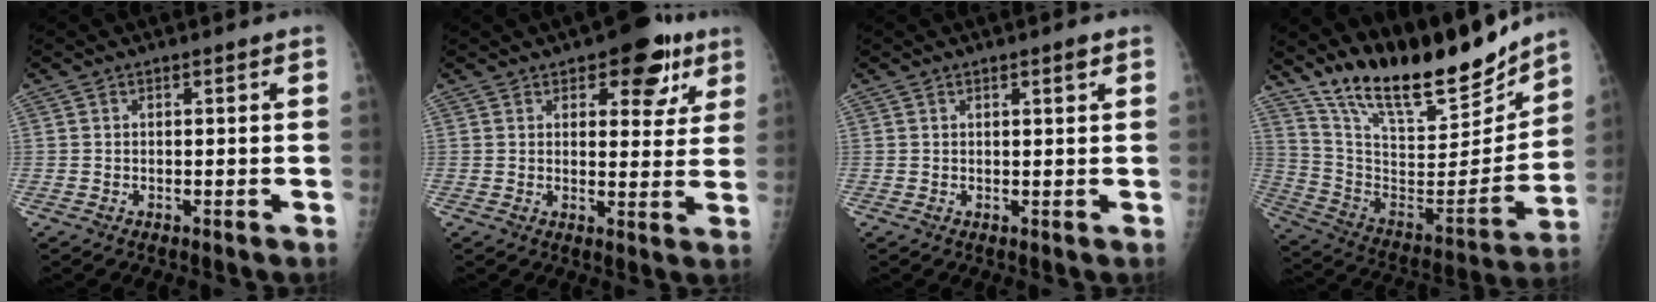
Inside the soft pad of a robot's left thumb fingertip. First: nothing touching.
{"total": 10.1, "force": [5.7, 5.2, 6.6], "torque": [-0.038, -0.019, 0.070]}
{"total": 1.3, "force": [0.8, 0.2, 0.9], "torque": [-0.012, -0.005, 0.013]}
{"total": 24.3, "force": [19.8, 7.1, 12.2], "torque": [-0.163, -0.101, 0.340]}